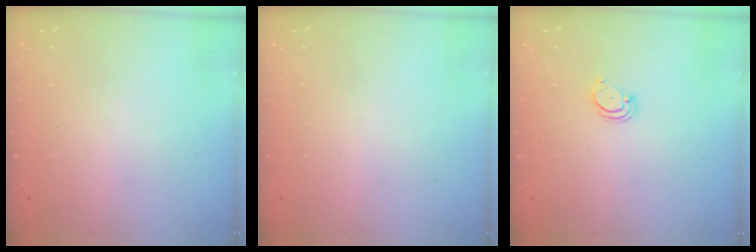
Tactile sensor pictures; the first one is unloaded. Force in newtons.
{"total": 0.0}
{"total": 2.0, "press": 2.0, "slide": 0.2}